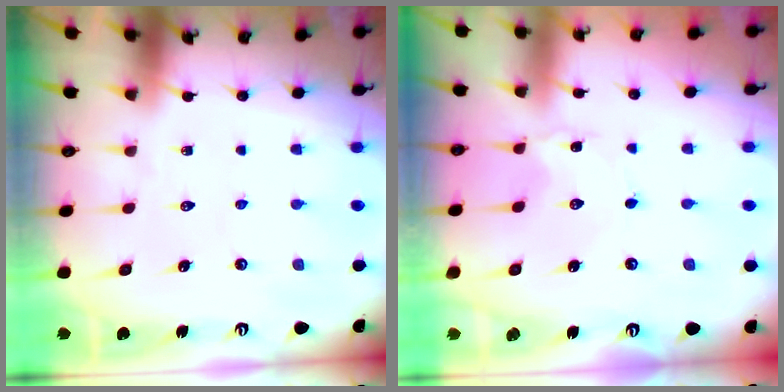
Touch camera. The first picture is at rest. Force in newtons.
{"total": 0.0}